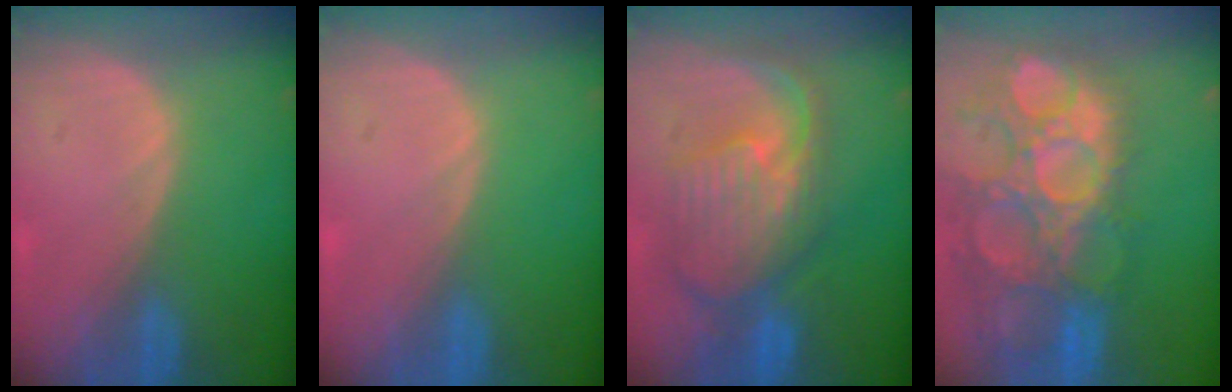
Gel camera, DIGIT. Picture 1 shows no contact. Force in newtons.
{"total": 0.0}
{"total": 10.5, "press": 9.5, "slide": 4.7}
{"total": 15.2, "press": 12.6, "slide": 8.5}